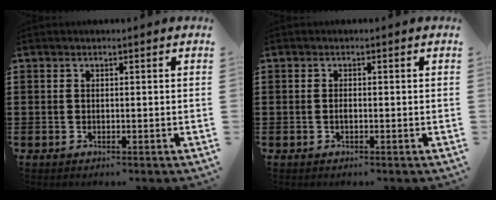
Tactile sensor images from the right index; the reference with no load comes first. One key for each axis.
{"total": 0.7, "fx": -0.1, "fy": 0.3, "fz": 0.6, "tx": -0.014, "ty": -0.002, "tz": -0.001}